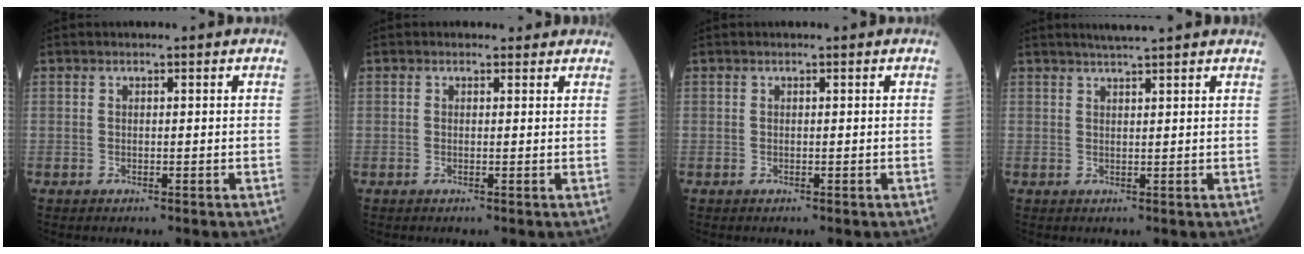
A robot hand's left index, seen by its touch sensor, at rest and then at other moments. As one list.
[{"total": 1.5, "force": [1.1, 0.9, 0.0], "torque": [0.001, 0.001, 0.002]}, {"total": 0.0}, {"total": 6.9, "force": [6.1, -0.1, 3.3], "torque": [-0.052, 0.029, 0.077]}]